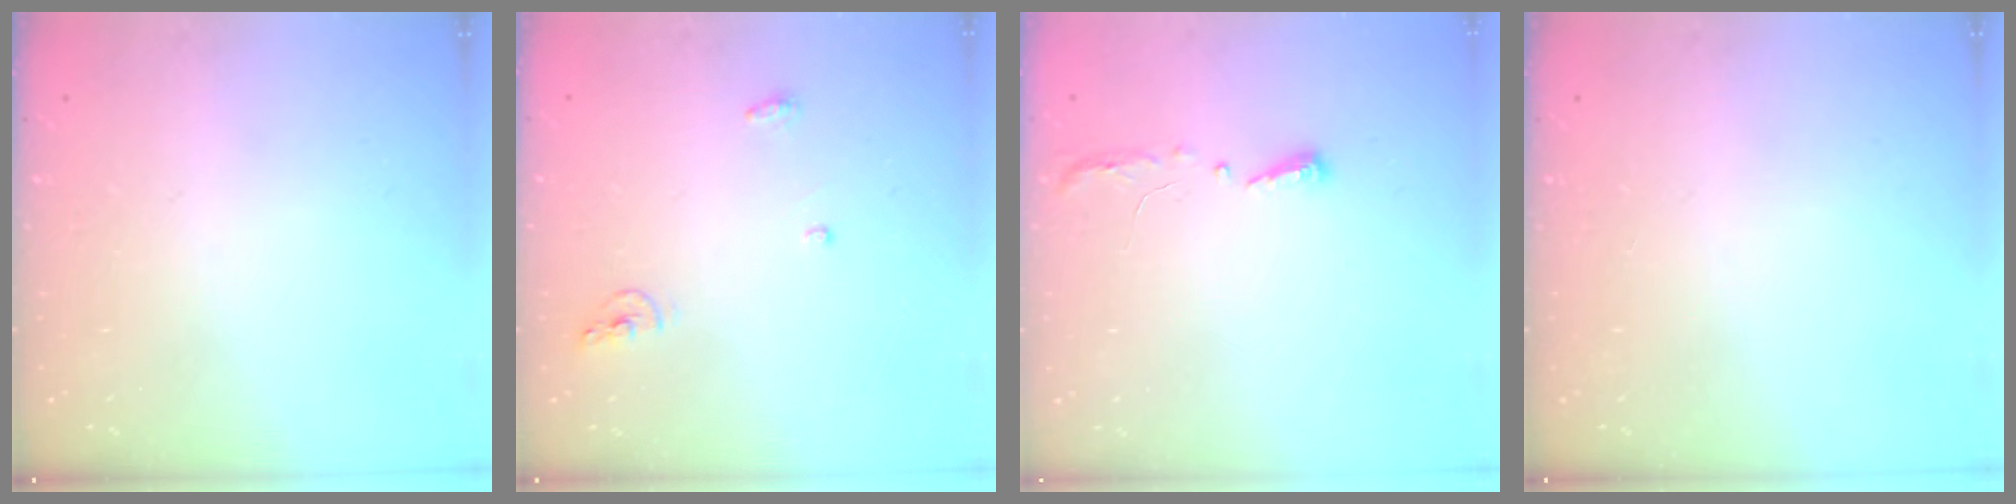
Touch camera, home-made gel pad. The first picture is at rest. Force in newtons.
{"total": 4.8, "press": 4.7, "slide": 0.8}
{"total": 4.1, "press": 4.0, "slide": 0.6}
{"total": 0.0}